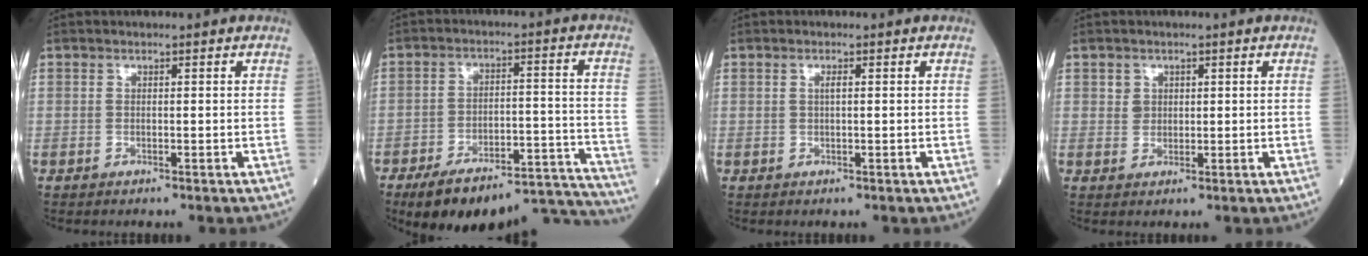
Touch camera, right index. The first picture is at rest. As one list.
[{"total": 21.4, "force": [-19.9, 3.7, 7.2], "torque": [-0.047, 0.029, -0.274]}, {"total": 0.9, "force": [0.2, 0.1, 0.9], "torque": [-0.019, 0.002, 0.001]}, {"total": 1.9, "force": [0.7, 1.7, 0.4], "torque": [-0.003, -0.001, 0.009]}]